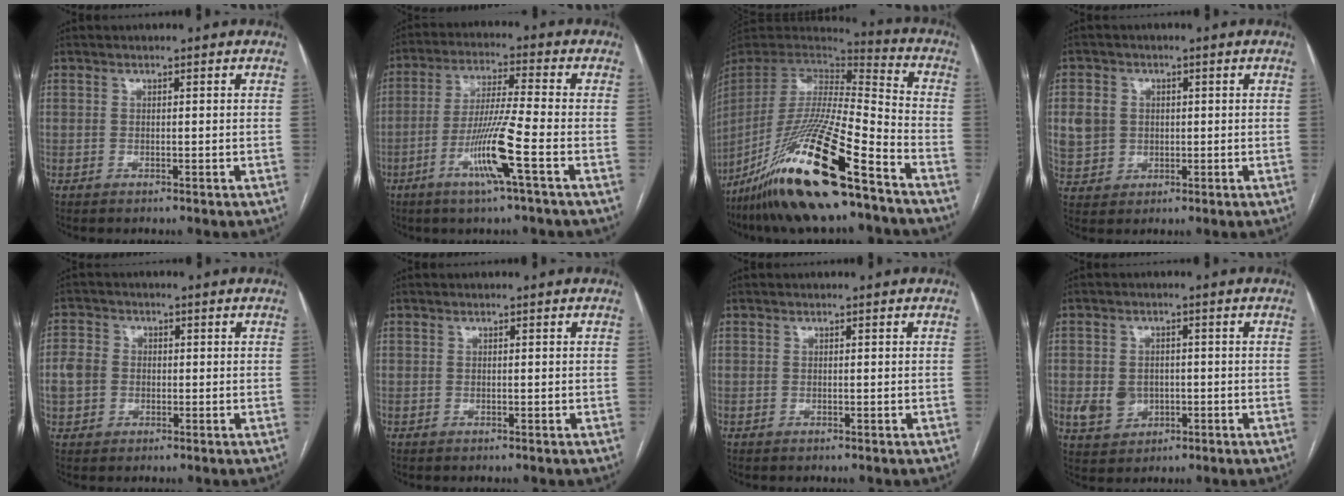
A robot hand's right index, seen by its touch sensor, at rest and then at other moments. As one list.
[{"total": 10.1, "force": [-4.2, -1.0, 9.1], "torque": [-0.177, -0.010, -0.084]}, {"total": 25.0, "force": [-16.7, 1.7, 18.5], "torque": [-0.365, -0.052, -0.310]}, {"total": 6.5, "force": [0.9, 6.1, 2.2], "torque": [-0.053, 0.013, 0.029]}, {"total": 4.5, "force": [-0.4, 4.0, 2.1], "torque": [-0.055, 0.017, -0.006]}, {"total": 0.0}, {"total": 0.0}, {"total": 5.4, "force": [-1.0, 4.7, 2.5], "torque": [-0.041, 0.010, -0.002]}]